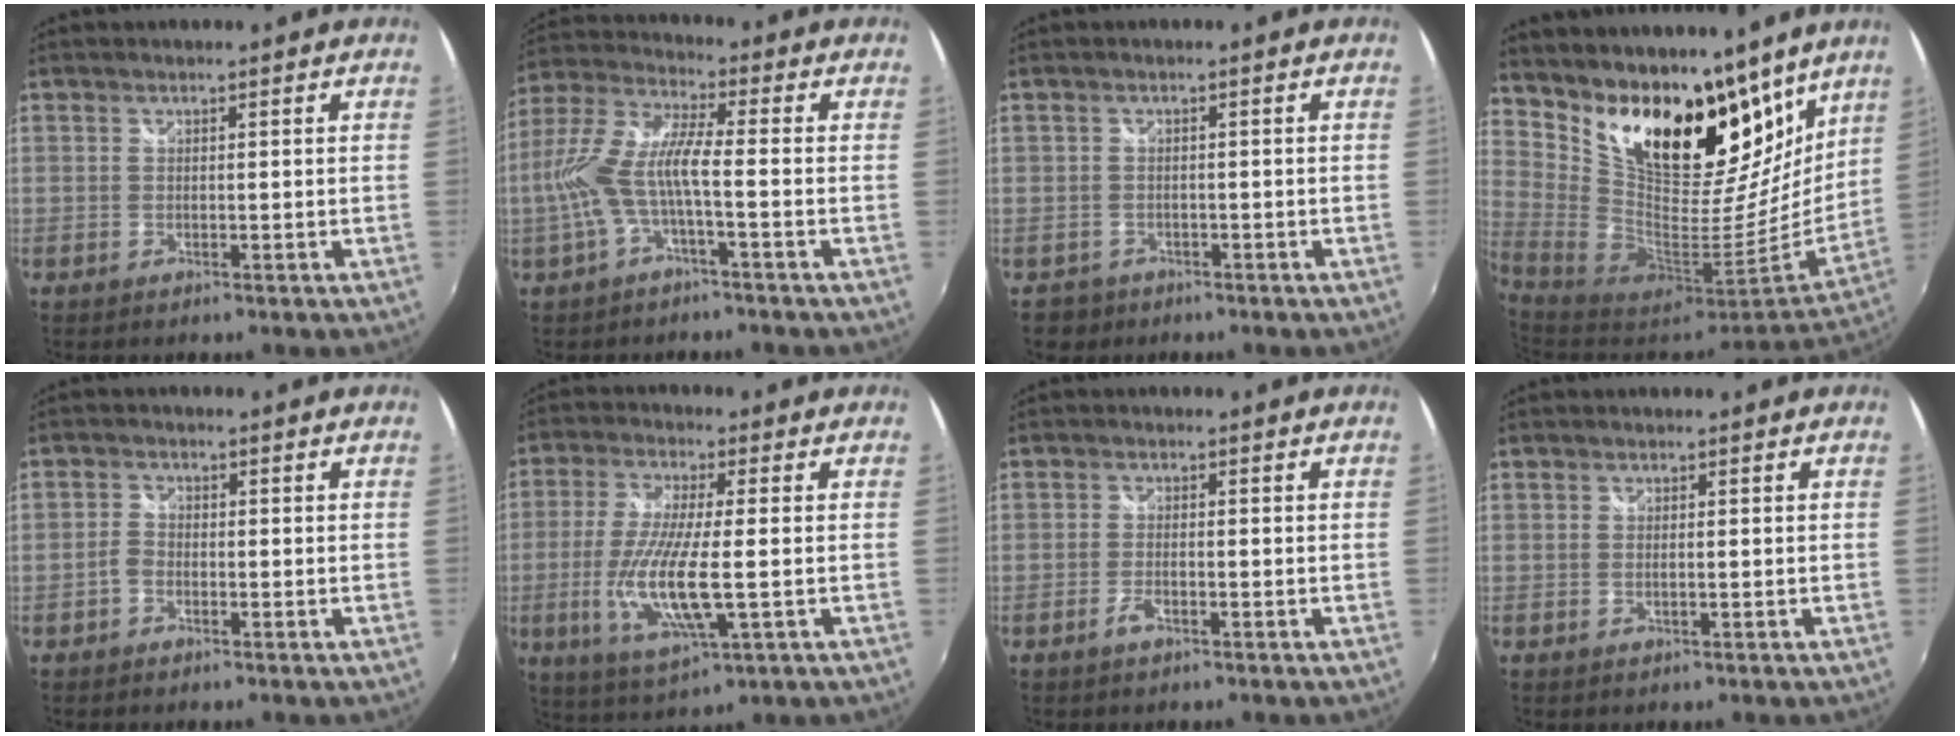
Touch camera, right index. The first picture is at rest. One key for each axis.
{"total": 10.1, "fx": -2.7, "fy": 1.6, "fz": 9.5, "tx": -0.206, "ty": 0.002, "tz": -0.049}
{"total": 3.2, "fx": -1.7, "fy": 2.6, "fz": 0.2, "tx": -0.015, "ty": 0.002, "tz": -0.026}
{"total": 24.0, "fx": 16.7, "fy": 11.2, "fz": 13.0, "tx": -0.236, "ty": -0.011, "tz": 0.292}
{"total": 1.9, "fx": -1.1, "fy": 1.3, "fz": 0.8, "tx": -0.015, "ty": 0.005, "tz": -0.023}
{"total": 13.5, "fx": -2.6, "fy": 2.8, "fz": 12.9, "tx": -0.263, "ty": -0.020, "tz": -0.046}
{"total": 2.2, "fx": -1.4, "fy": 0.6, "fz": 1.6, "tx": -0.041, "ty": -0.001, "tz": -0.030}
{"total": 0.7, "fx": -0.1, "fy": 0.0, "fz": 0.7, "tx": -0.015, "ty": 0.000, "tz": -0.003}